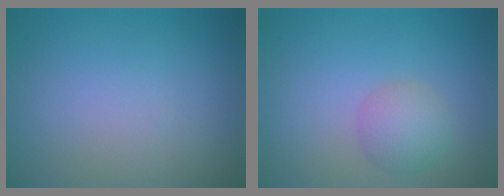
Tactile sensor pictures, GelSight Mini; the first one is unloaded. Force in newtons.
{"total": 2.7, "press": 2.7, "slide": 0.1}